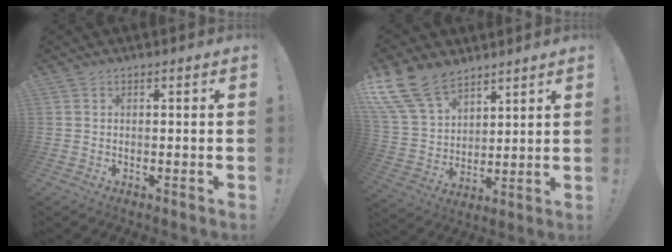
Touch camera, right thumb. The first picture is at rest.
{"total": 16.6, "force": [11.6, 9.0, 7.7], "torque": [-0.164, -0.069, 0.225]}